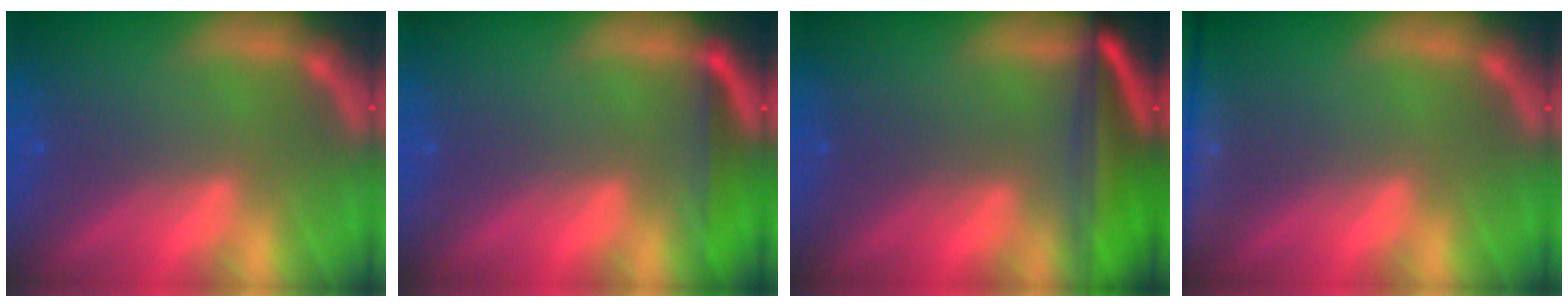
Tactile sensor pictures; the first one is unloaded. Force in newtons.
{"total": 3.0}
{"total": 8.1}
{"total": 6.5}